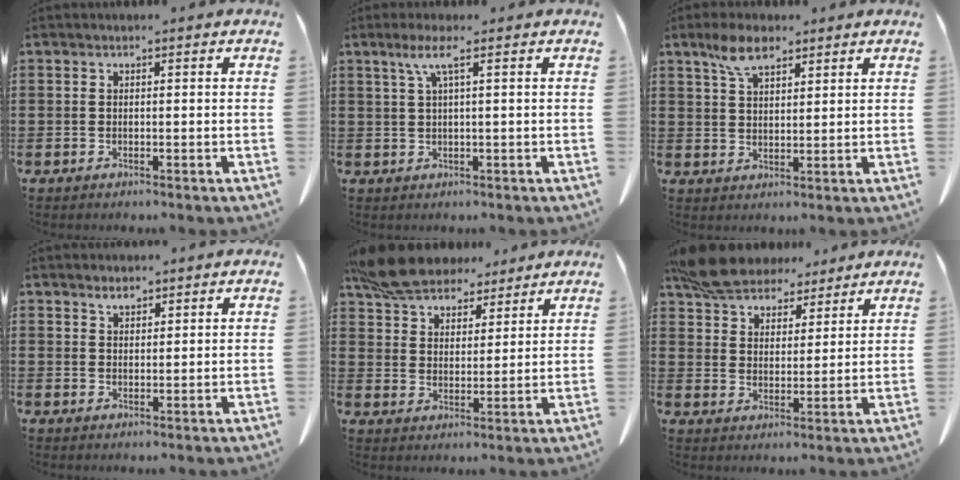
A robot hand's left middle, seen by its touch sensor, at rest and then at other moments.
{"total": 3.3, "force": [1.3, -0.1, 3.1], "torque": [-0.063, -0.001, 0.021]}
{"total": 5.6, "force": [3.6, 2.3, 3.6], "torque": [-0.079, 0.007, 0.066]}
{"total": 2.0, "force": [1.7, 0.7, 0.8], "torque": [-0.011, -0.003, 0.031]}
{"total": 9.0, "force": [8.0, 2.9, 2.8], "torque": [-0.089, -0.022, 0.153]}
{"total": 8.6, "force": [7.8, 2.9, 2.4], "torque": [-0.081, -0.018, 0.148]}